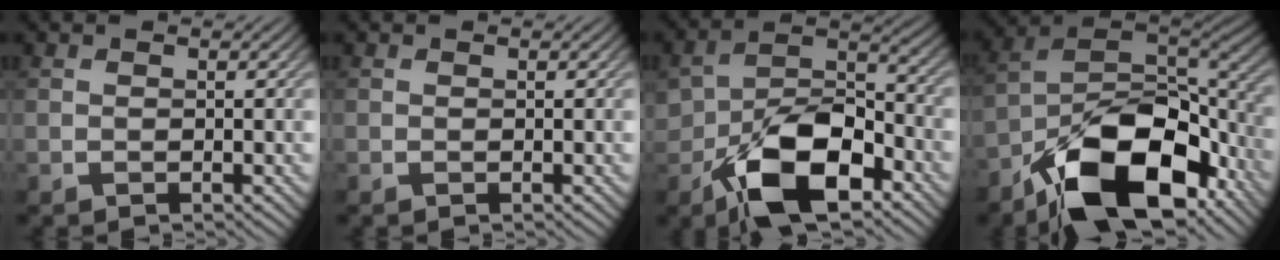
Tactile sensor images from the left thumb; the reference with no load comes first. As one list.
[{"total": 0.0}, {"total": 12.6, "force": [-6.1, 7.1, 8.3], "torque": [-0.158, -0.020, -0.105]}, {"total": 17.7, "force": [-10.1, 8.6, 11.6], "torque": [-0.185, -0.032, -0.185]}]